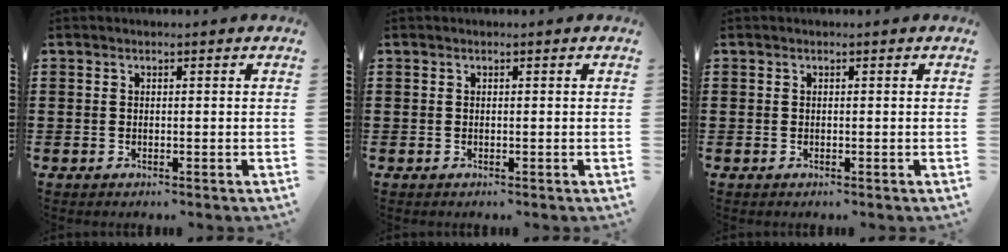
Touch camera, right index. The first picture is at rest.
{"total": 0.0}
{"total": 0.0}